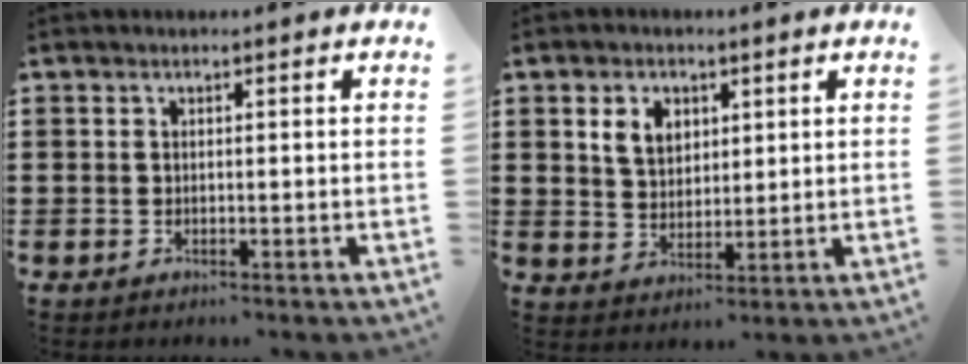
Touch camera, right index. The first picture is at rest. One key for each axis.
{"total": 4.6, "fx": 1.8, "fy": 3.3, "fz": 2.7, "tx": -0.065, "ty": 0.012, "tz": 0.032}